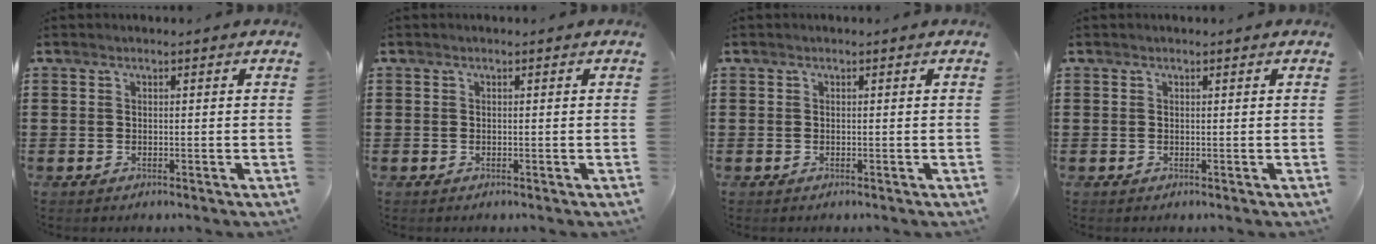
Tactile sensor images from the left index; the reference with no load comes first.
{"total": 0.0}
{"total": 0.0}
{"total": 0.0}